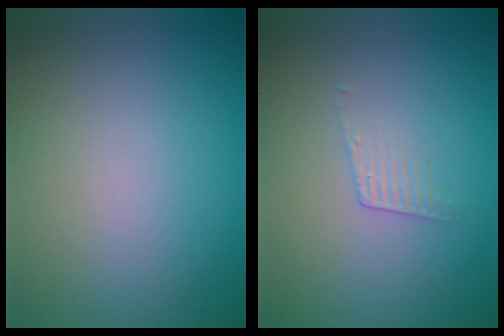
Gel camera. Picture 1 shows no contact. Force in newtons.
{"total": 1.1, "press": 0.2, "slide": 1.1}